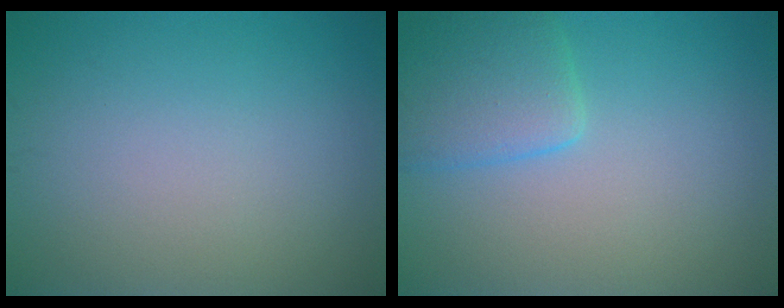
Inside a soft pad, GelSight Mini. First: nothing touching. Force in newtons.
{"total": 3.8, "press": 3.7, "slide": 0.3}